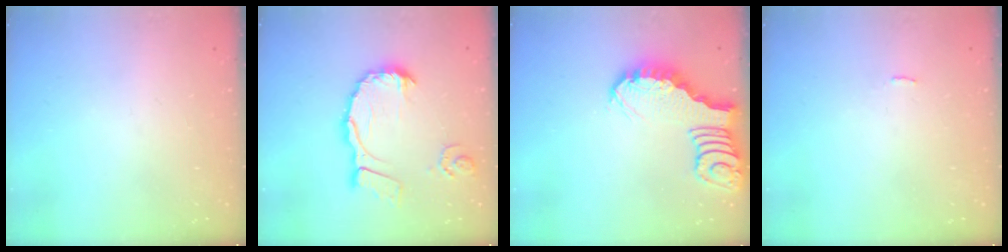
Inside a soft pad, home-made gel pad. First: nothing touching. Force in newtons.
{"total": 12.1, "press": 12.0, "slide": 1.4}
{"total": 2.8, "press": 2.8, "slide": 0.4}
{"total": 0.0}